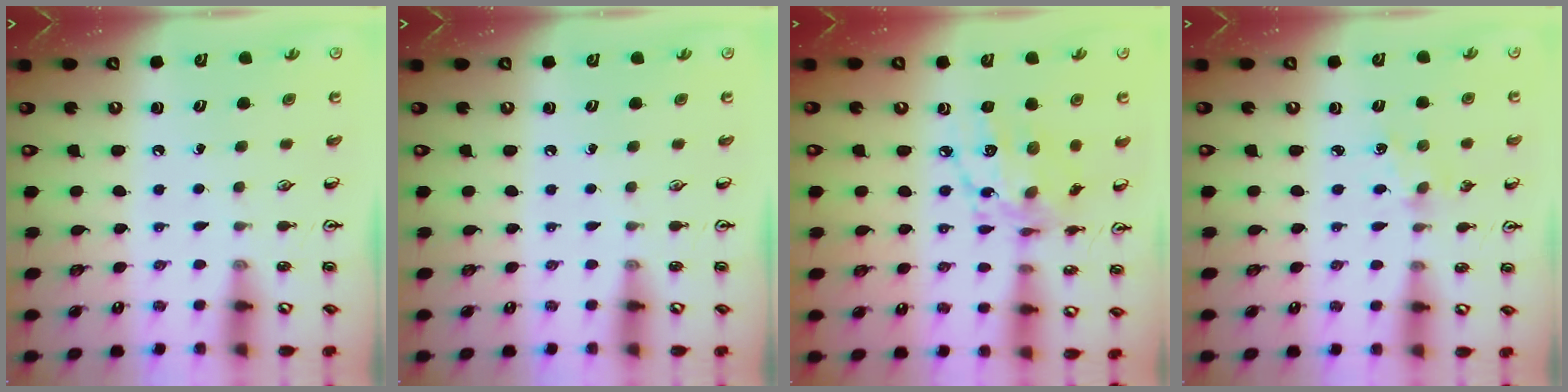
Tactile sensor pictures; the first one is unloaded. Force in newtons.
{"total": 0.0}
{"total": 13.8, "press": 13.8, "slide": 0.8}
{"total": 1.7, "press": 1.7, "slide": 0.3}